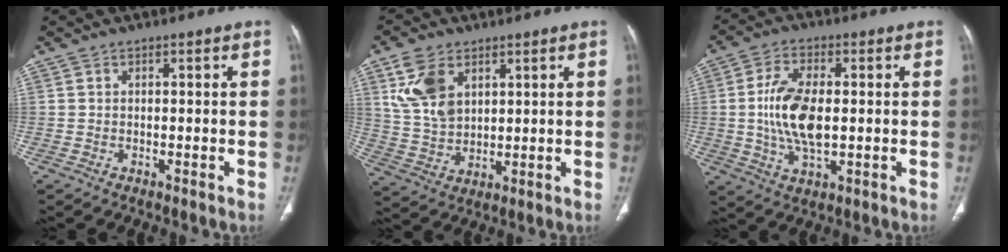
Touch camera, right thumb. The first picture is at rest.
{"total": 10.1, "force": [4.4, 6.4, 6.5], "torque": [-0.115, -0.013, 0.097]}
{"total": 11.4, "force": [0.0, 5.6, 9.9], "torque": [-0.198, -0.002, 0.003]}